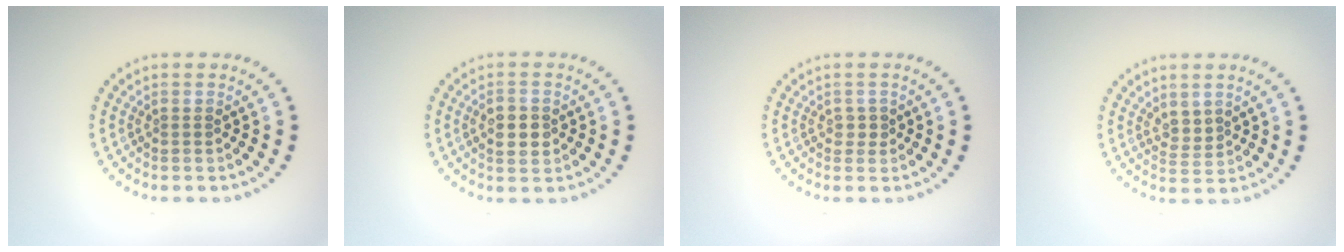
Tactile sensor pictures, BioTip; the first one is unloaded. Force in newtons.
{"total": 2.3, "press": 2.3, "slide": 0.2}
{"total": 0.9, "press": 0.8, "slide": 0.4}
{"total": 1.6, "press": 1.3, "slide": 0.9}